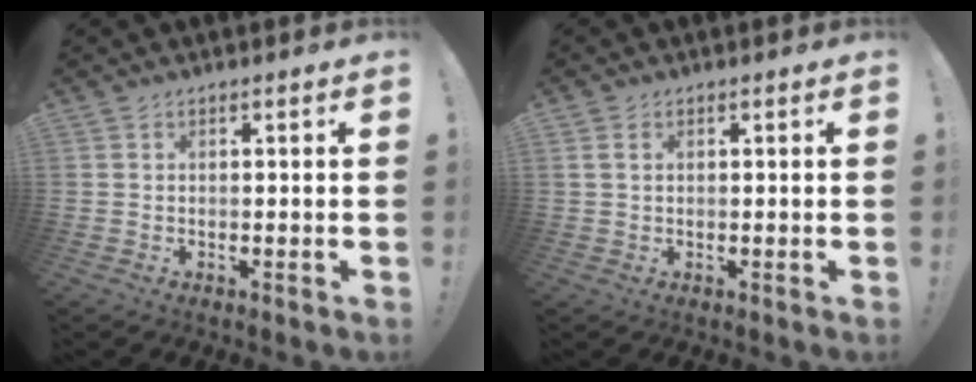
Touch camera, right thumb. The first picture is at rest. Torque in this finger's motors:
{"motor_torque": [-0.10, -0.01, -0.16, 0.06, 0.08]}